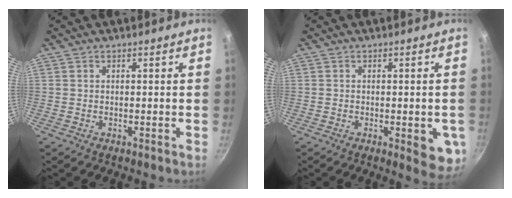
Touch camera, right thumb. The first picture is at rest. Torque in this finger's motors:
{"motor_torque": [0.54, 0.87, -0.16, 0.00, 0.09]}